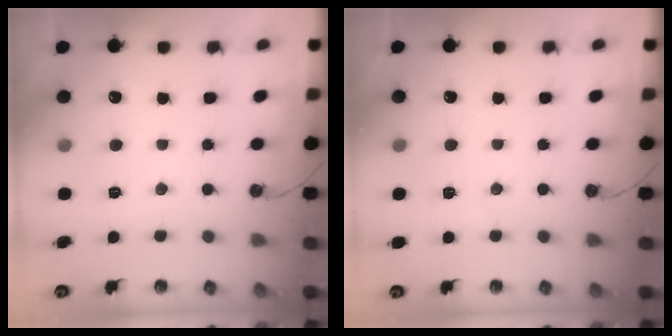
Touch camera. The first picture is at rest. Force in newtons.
{"total": 3.1, "press": 3.1, "slide": 0.5}